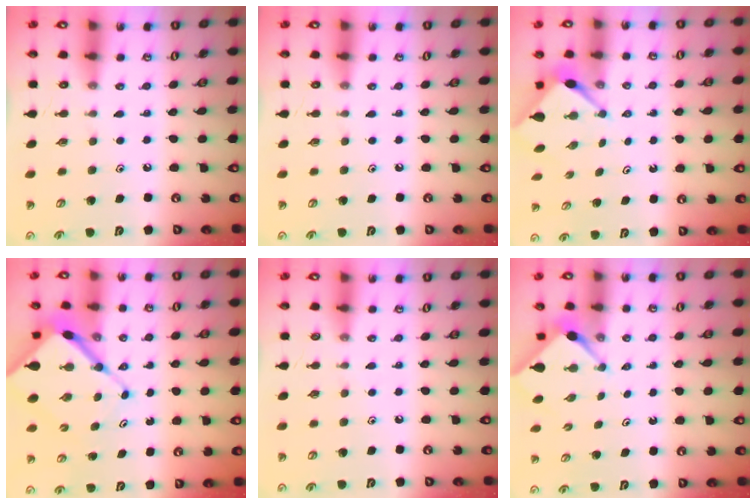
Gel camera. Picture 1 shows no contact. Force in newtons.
{"total": 0.0}
{"total": 3.0, "press": 3.0, "slide": 0.3}
{"total": 11.4, "press": 11.4, "slide": 1.2}
{"total": 2.6, "press": 2.6, "slide": 0.4}
{"total": 3.0, "press": 2.9, "slide": 0.4}